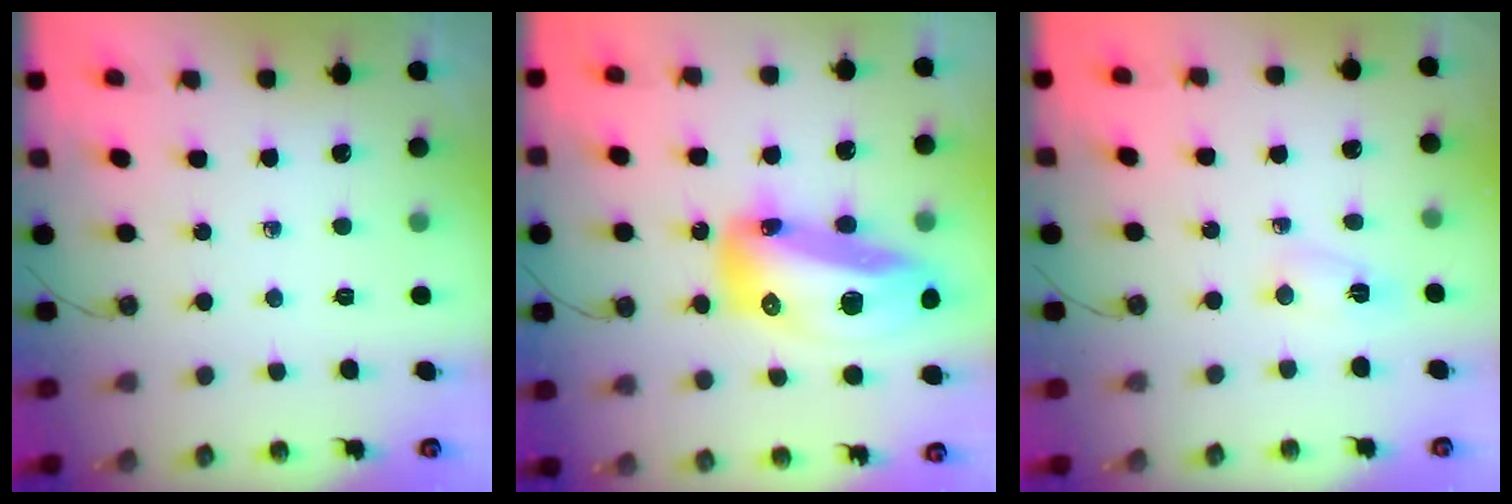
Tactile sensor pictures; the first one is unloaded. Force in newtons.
{"total": 25.3, "press": 23.8, "slide": 8.4}
{"total": 2.2, "press": 2.1, "slide": 0.6}